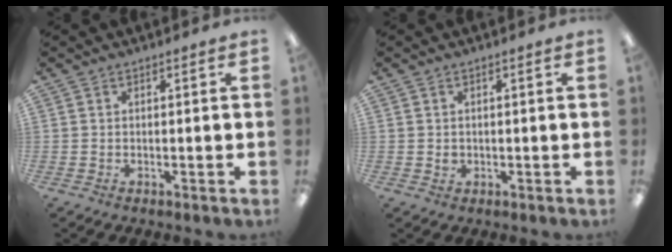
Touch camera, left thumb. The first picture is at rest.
{"total": 1.3, "force": [0.1, 1.2, 0.6], "torque": [-0.014, 0.005, 0.001]}